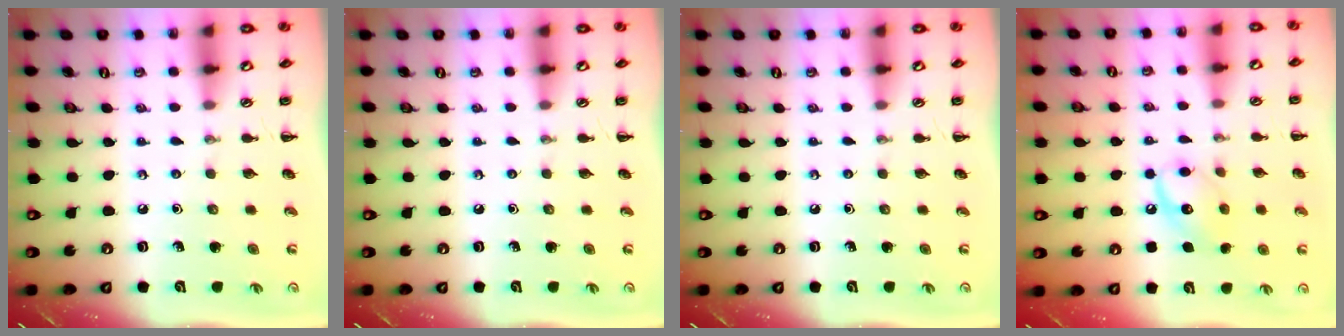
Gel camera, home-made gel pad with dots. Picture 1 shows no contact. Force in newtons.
{"total": 0.0}
{"total": 0.0}
{"total": 10.7, "press": 10.6, "slide": 0.7}